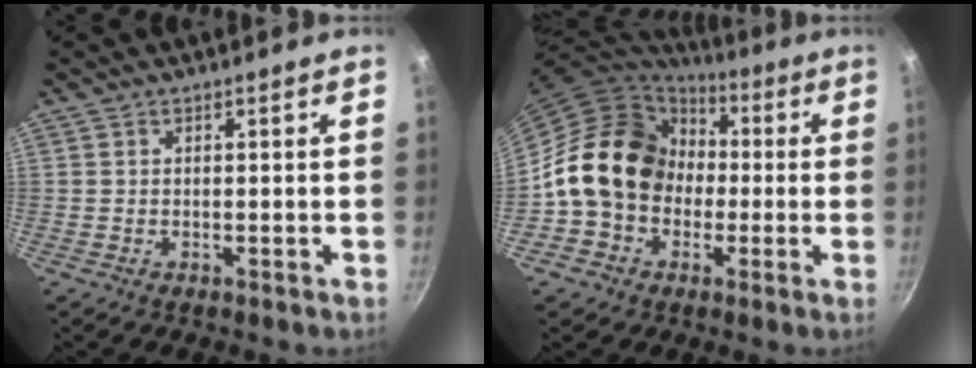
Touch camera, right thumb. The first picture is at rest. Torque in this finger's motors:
{"motor_torque": [1.79, 3.22, 1.71, -0.82, 0.26]}